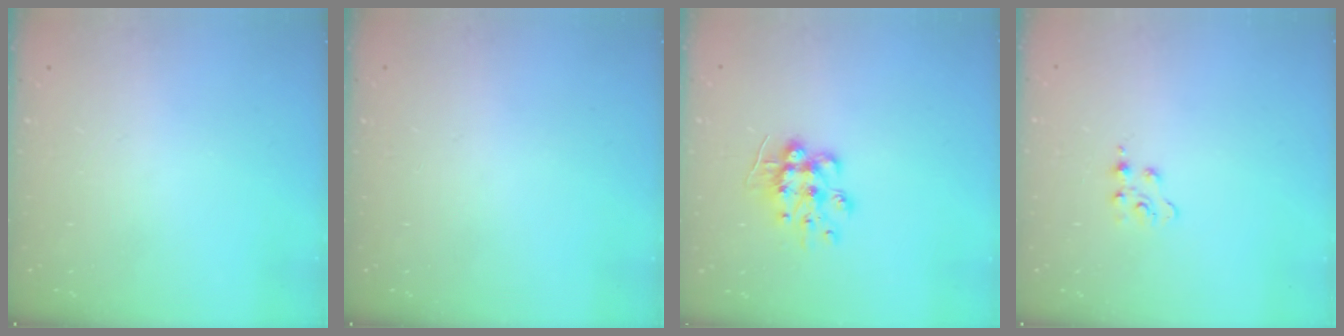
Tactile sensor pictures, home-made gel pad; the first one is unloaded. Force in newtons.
{"total": 0.0}
{"total": 9.4, "press": 9.4, "slide": 0.6}
{"total": 2.4, "press": 2.4, "slide": 0.3}